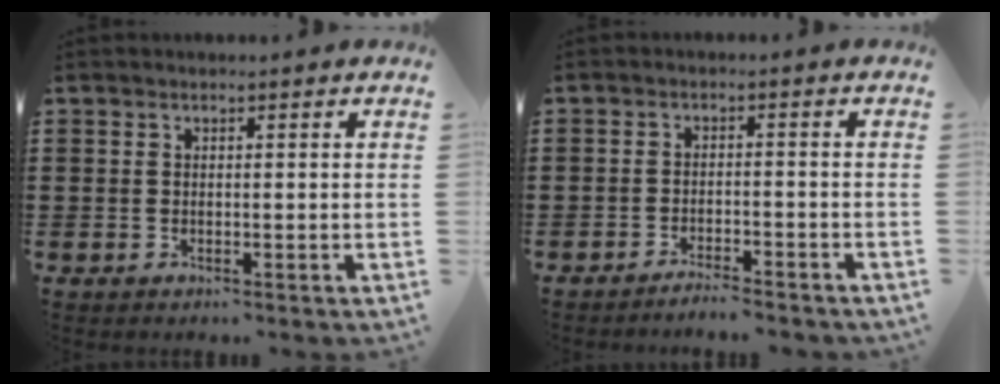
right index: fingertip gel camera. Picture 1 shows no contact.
{"total": 2.4, "force": [-2.4, -0.1, 0.3], "torque": [-0.010, 0.002, -0.049]}